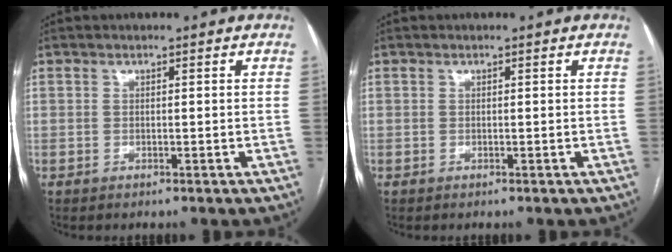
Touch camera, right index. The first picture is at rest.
{"total": 0.0}